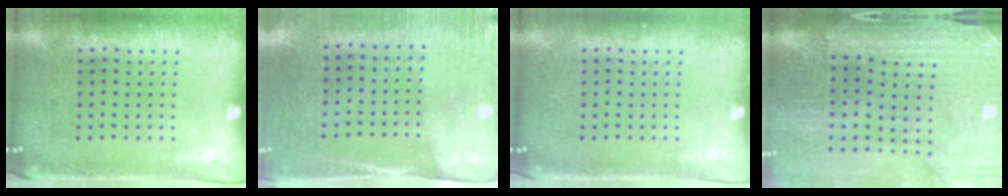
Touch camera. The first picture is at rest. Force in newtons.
{"total": 2.7, "press": 2.3, "slide": 1.3}
{"total": 0.0}
{"total": 3.8, "press": 3.5, "slide": 1.4}